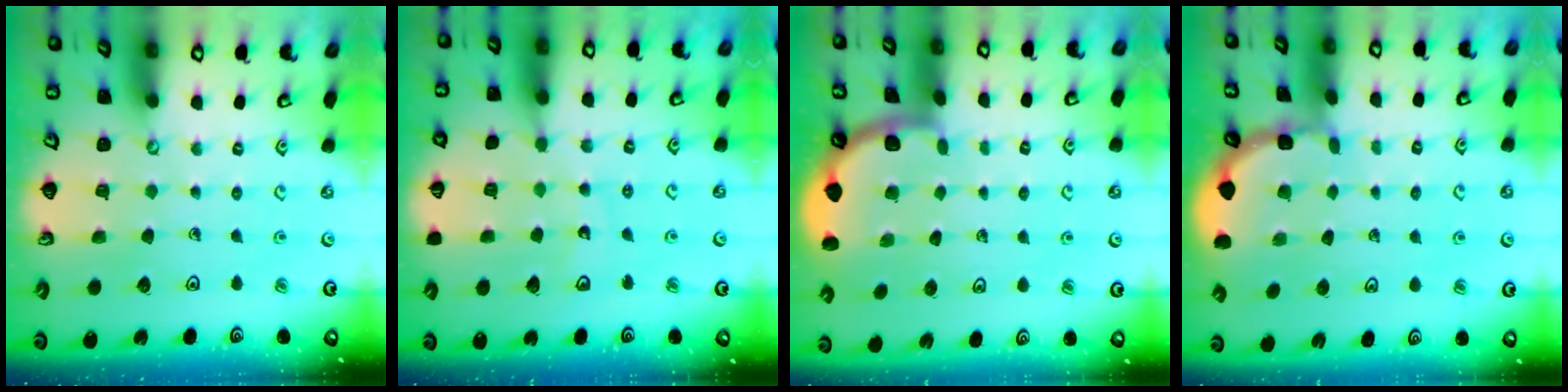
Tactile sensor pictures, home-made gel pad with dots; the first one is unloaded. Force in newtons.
{"total": 9.5, "press": 9.1, "slide": 2.9}
{"total": 1.6, "press": 1.6, "slide": 0.2}
{"total": 1.7, "press": 1.7, "slide": 0.1}